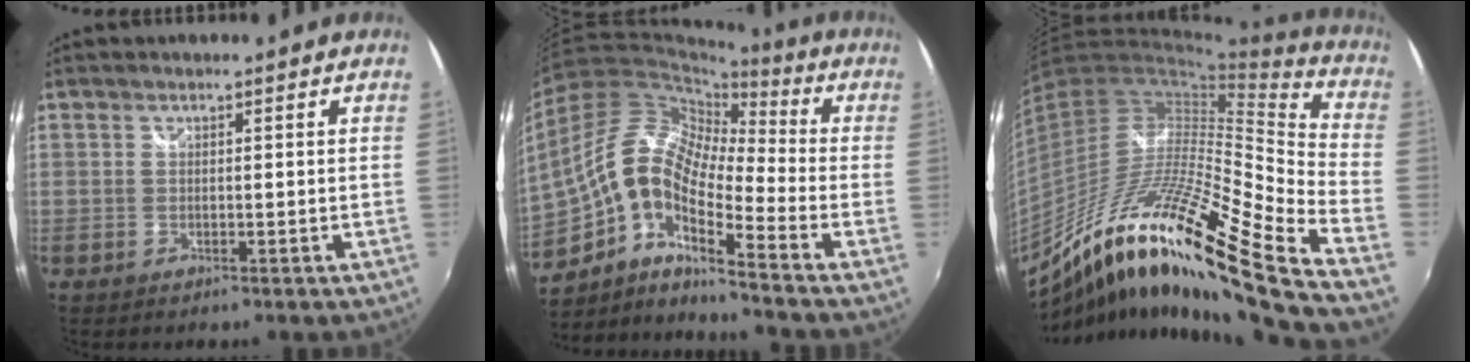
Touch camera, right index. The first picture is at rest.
{"total": 15.3, "force": [-4.4, 5.4, 13.7], "torque": [-0.241, 0.001, -0.104]}
{"total": 27.9, "force": [-15.7, 2.6, 22.9], "torque": [-0.352, -0.058, -0.292]}